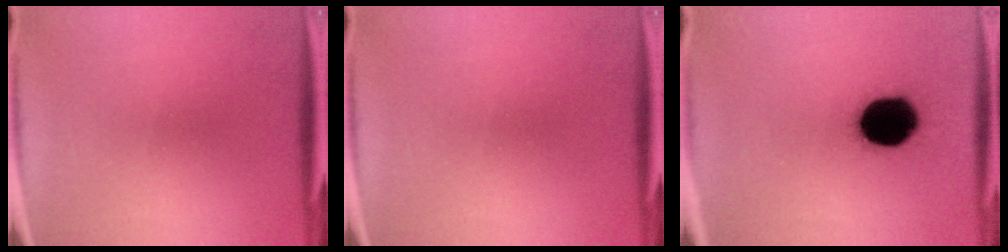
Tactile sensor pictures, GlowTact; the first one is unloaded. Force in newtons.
{"total": 0.0}
{"total": 18.9}